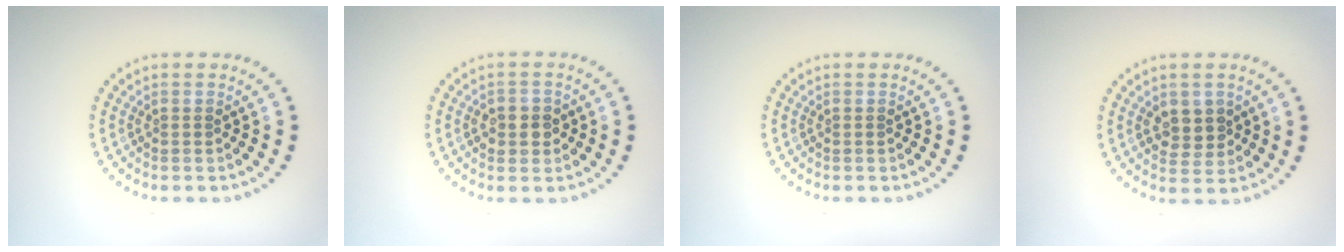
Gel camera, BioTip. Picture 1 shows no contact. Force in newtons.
{"total": 2.3, "press": 2.3, "slide": 0.4}
{"total": 0.0}
{"total": 2.6, "press": 2.6, "slide": 0.4}